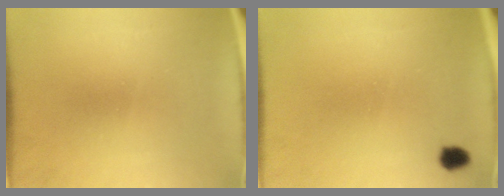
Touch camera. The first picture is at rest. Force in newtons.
{"total": 3.9}